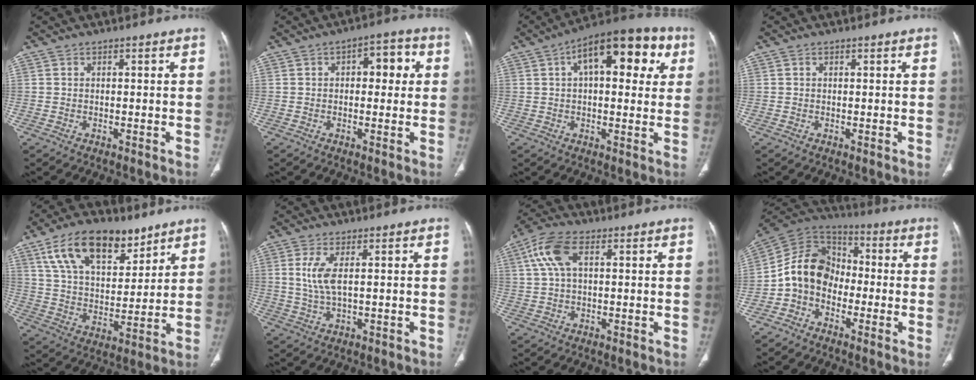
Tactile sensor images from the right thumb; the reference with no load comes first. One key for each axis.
{"total": 6.6, "fx": 1.3, "fy": 3.6, "fz": 5.3, "tx": -0.036, "ty": 0.013, "tz": 0.011}
{"total": 17.9, "fx": 6.1, "fy": 8.5, "fz": 14.6, "tx": -0.166, "ty": 0.022, "tz": 0.079}
{"total": 0.0}
{"total": 18.5, "fx": 11.3, "fy": 9.5, "fz": 11.1, "tx": -0.155, "ty": -0.040, "tz": 0.203}
{"total": 5.1, "fx": 1.2, "fy": 1.6, "fz": 4.7, "tx": -0.119, "ty": -0.007, "tz": 0.030}
{"total": 8.0, "fx": 2.6, "fy": 4.1, "fz": 6.3, "tx": -0.143, "ty": 0.020, "tz": 0.051}
{"total": 11.8, "fx": -2.7, "fy": 9.5, "fz": 6.6, "tx": -0.104, "ty": 0.053, "tz": -0.065}